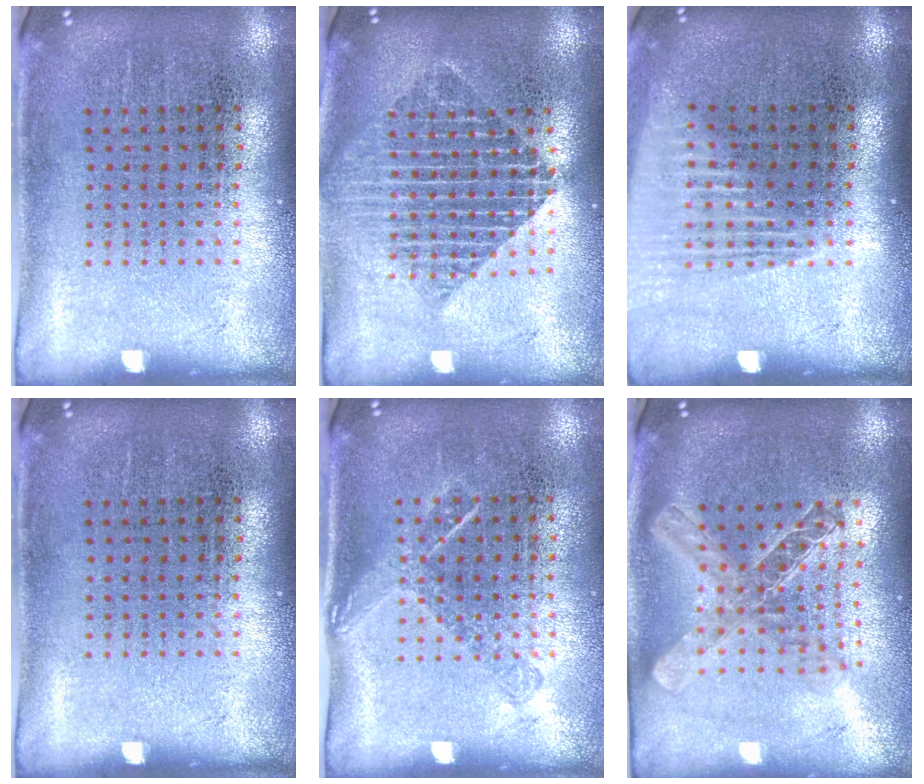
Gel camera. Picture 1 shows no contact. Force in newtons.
{"total": 2.0, "press": 1.6, "slide": 1.2}
{"total": 1.2, "press": 1.1, "slide": 0.4}
{"total": 0.0}
{"total": 1.3, "press": 1.0, "slide": 0.8}
{"total": 2.0, "press": 1.7, "slide": 1.1}